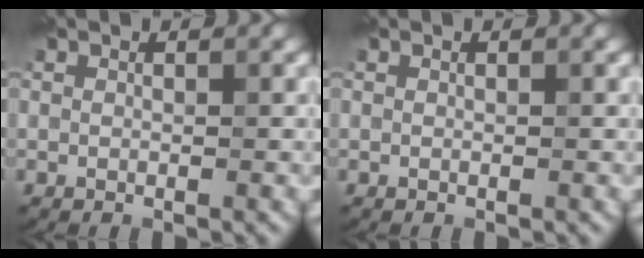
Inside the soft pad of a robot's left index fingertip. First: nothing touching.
{"total": 0.0}